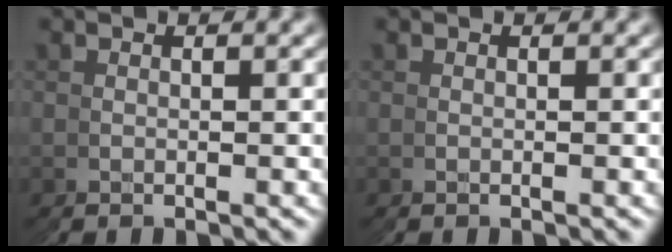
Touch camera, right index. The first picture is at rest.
{"total": 0.0}